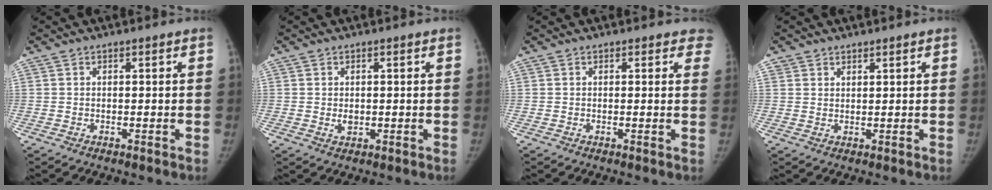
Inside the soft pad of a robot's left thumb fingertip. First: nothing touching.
{"total": 1.6, "force": [-0.1, 1.3, 1.1], "torque": [-0.011, -0.002, 0.003]}
{"total": 3.2, "force": [2.7, 1.5, 0.8], "torque": [0.026, -0.009, 0.009]}
{"total": 1.2, "force": [1.0, 0.7, 0.0], "torque": [0.015, -0.007, 0.015]}